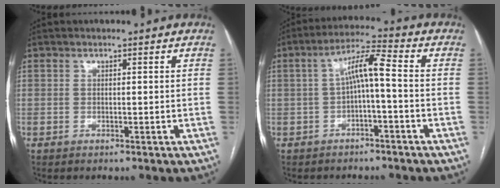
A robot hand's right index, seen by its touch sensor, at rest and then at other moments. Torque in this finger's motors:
{"motor_torque": [0.97, -0.33, 0.53, 0.11]}